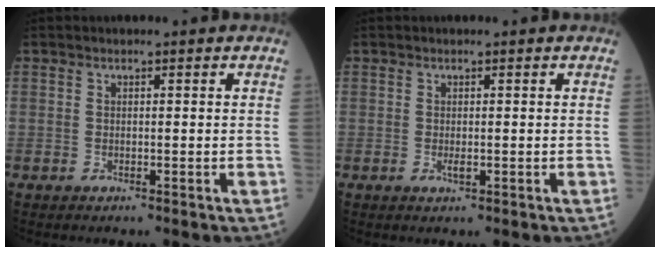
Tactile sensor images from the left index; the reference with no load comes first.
{"total": 0.9, "force": [-0.2, 0.3, 0.8], "torque": [-0.018, -0.002, -0.001]}